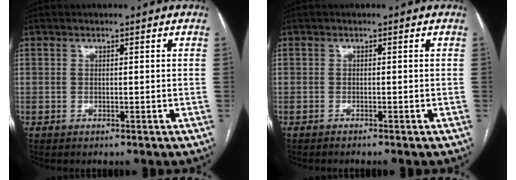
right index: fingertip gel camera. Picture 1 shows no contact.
{"total": 1.1, "force": [-1.0, -0.2, 0.4], "torque": [-0.007, 0.001, -0.014]}